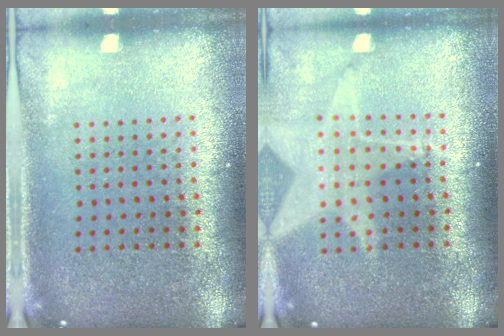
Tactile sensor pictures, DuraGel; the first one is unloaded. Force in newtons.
{"total": 1.8, "press": 1.5, "slide": 1.1}